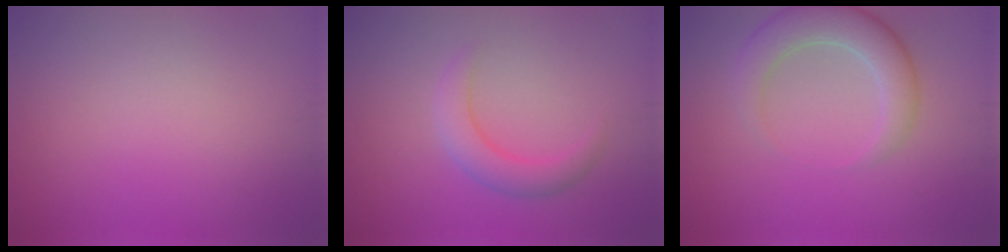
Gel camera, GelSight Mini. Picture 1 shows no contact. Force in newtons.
{"total": 2.7, "press": 2.7, "slide": 0.2}
{"total": 4.5, "press": 4.4, "slide": 0.5}